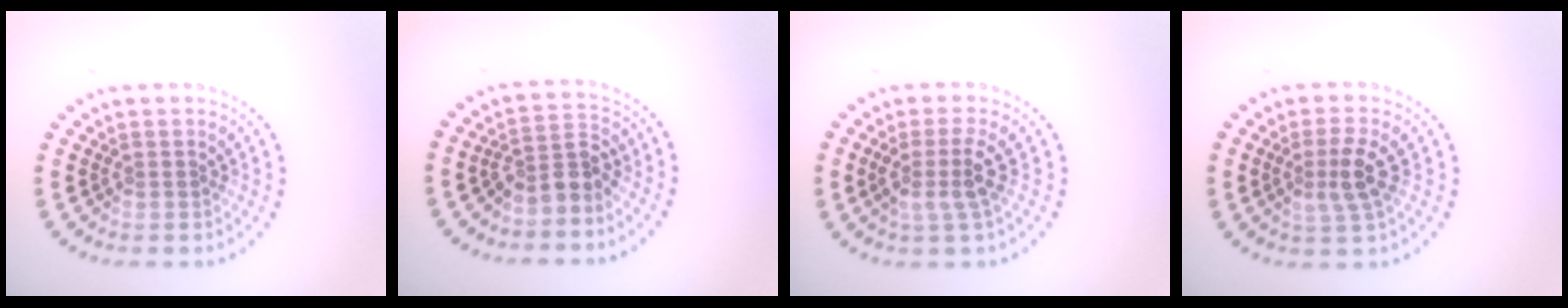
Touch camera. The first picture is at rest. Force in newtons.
{"total": 2.7, "press": 2.2, "slide": 1.7}
{"total": 2.6, "press": 1.9, "slide": 1.7}
{"total": 2.7, "press": 2.5, "slide": 1.1}